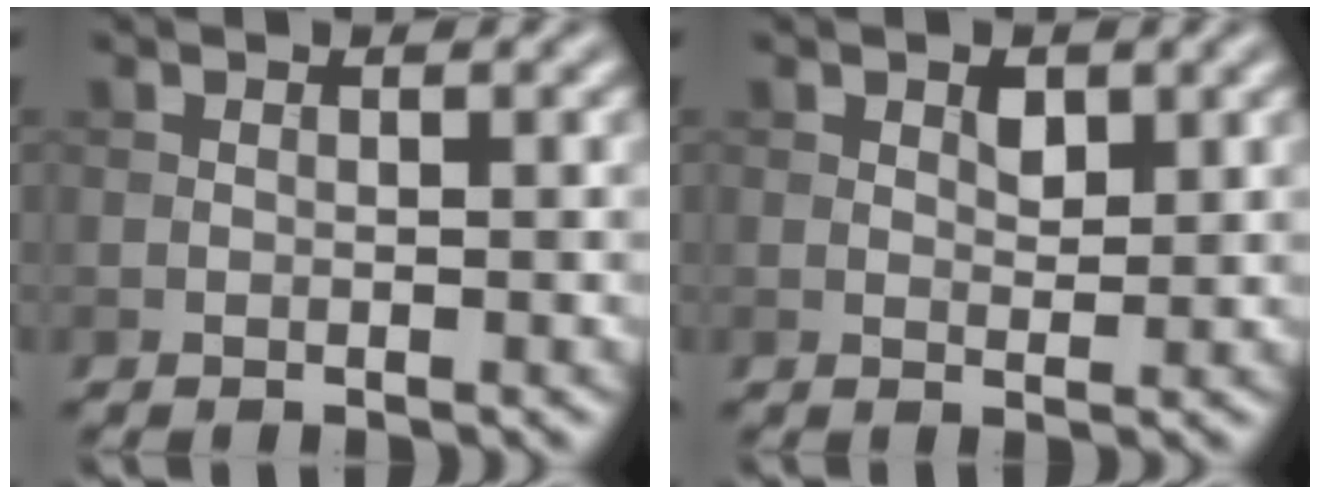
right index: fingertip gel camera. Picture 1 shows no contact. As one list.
[{"total": 1.4, "force": [0.7, 0.8, 0.9], "torque": [-0.013, -0.003, 0.013]}]